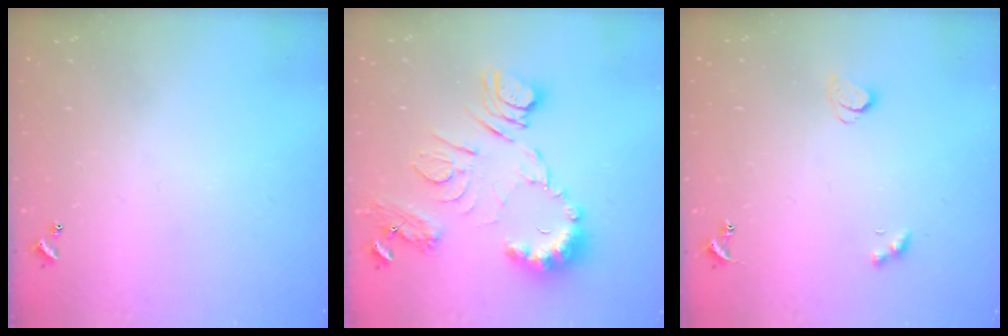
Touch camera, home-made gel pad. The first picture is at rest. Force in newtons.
{"total": 14.5, "press": 14.4, "slide": 1.5}
{"total": 2.1, "press": 2.1, "slide": 0.5}